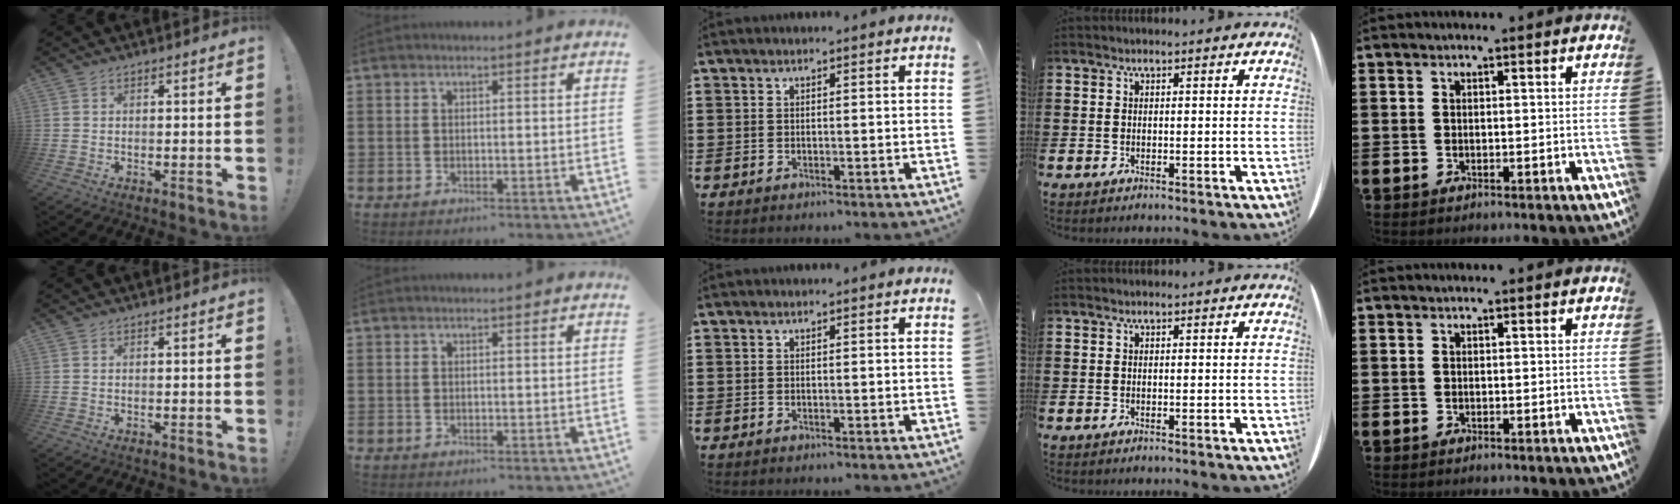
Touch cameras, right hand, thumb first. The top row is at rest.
{}